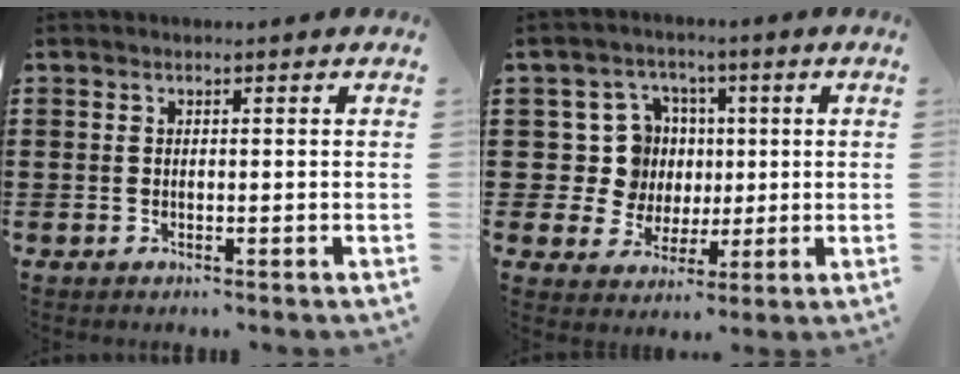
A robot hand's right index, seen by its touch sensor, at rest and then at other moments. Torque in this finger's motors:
{"motor_torque": [-0.41, 0.42, 0.00, 0.00]}